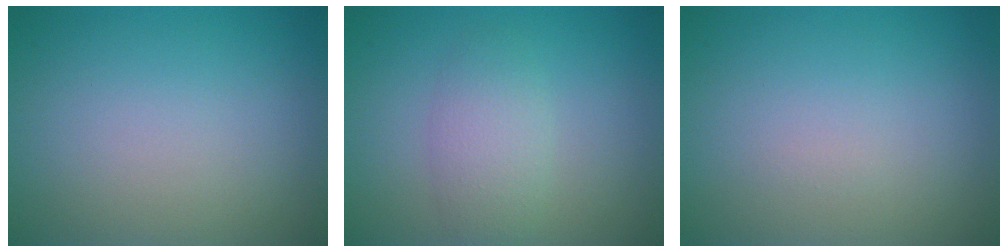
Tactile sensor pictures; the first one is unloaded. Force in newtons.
{"total": 2.8, "press": 2.8, "slide": 0.1}
{"total": 0.0}